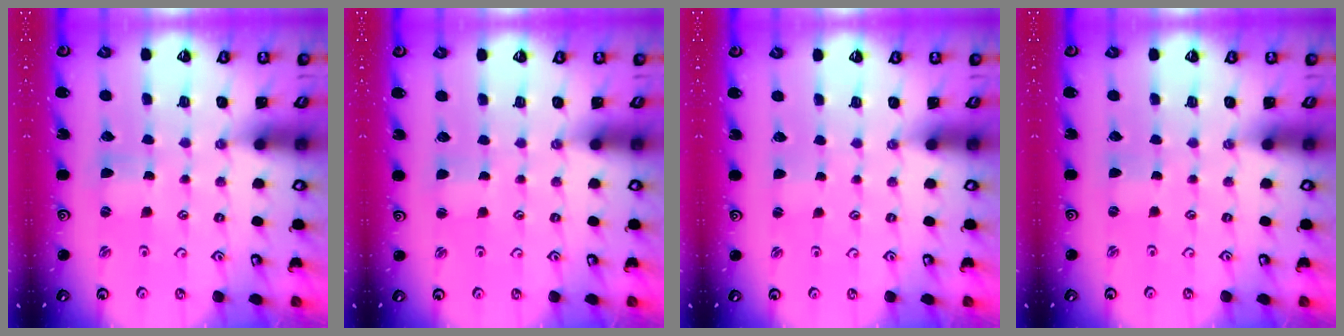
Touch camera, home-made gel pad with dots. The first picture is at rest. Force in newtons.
{"total": 2.2, "press": 2.2, "slide": 0.1}
{"total": 1.1, "press": 1.1, "slide": 0.2}
{"total": 0.0}